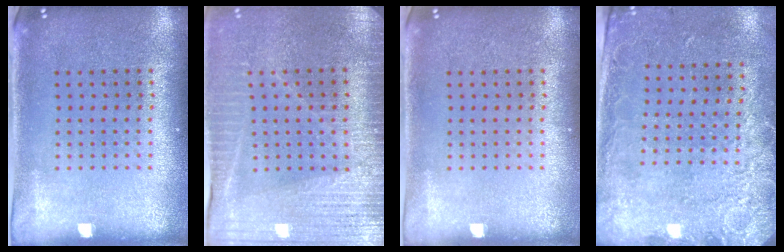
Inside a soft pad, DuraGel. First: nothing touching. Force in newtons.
{"total": 3.5, "press": 3.3, "slide": 1.3}
{"total": 0.0}
{"total": 2.6, "press": 1.9, "slide": 1.8}